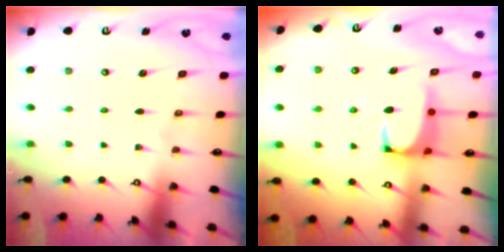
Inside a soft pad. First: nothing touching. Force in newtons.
{"total": 1.5, "press": 1.4, "slide": 0.6}